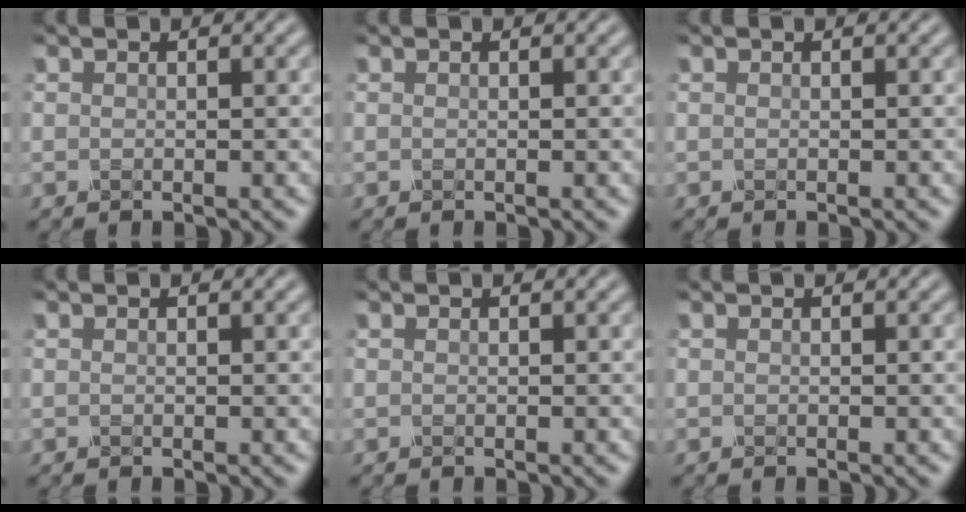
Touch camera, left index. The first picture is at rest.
{"total": 0.0}
{"total": 0.0}
{"total": 0.0}
{"total": 0.0}
{"total": 0.0}